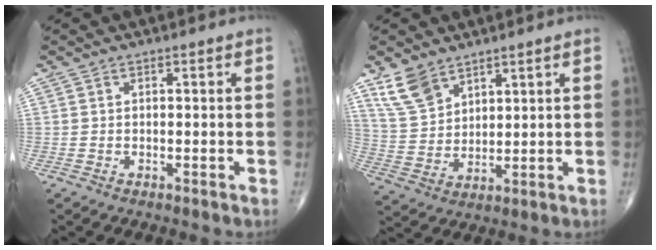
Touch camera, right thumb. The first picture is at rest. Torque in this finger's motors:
{"motor_torque": [-0.59, 0.62, -0.03, 0.04, 0.13]}